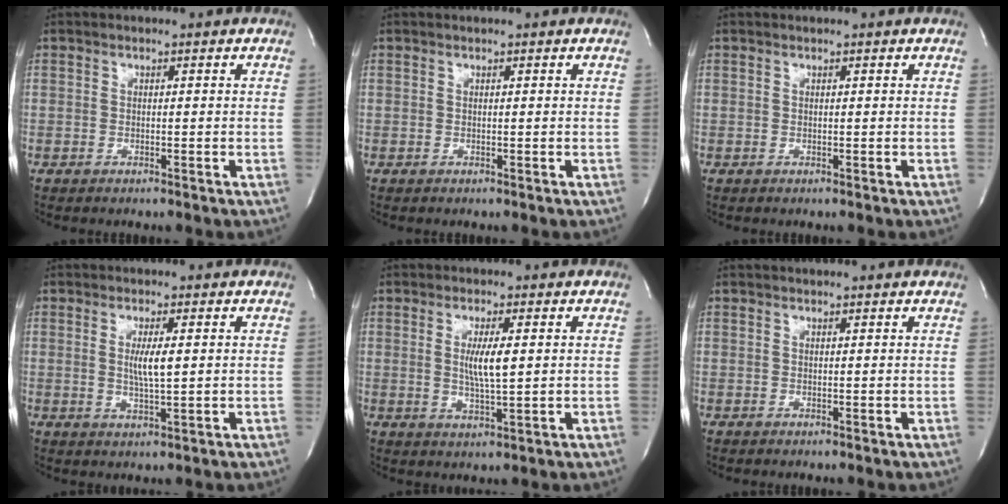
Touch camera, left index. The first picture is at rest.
{"total": 0.0}
{"total": 0.0}
{"total": 3.6, "force": [0.4, 0.1, 3.6], "torque": [-0.071, -0.012, 0.007]}
{"total": 4.8, "force": [0.6, 0.3, 4.7], "torque": [-0.090, -0.015, 0.012]}
{"total": 3.4, "force": [3.2, 0.2, 1.1], "torque": [-0.020, 0.008, 0.029]}